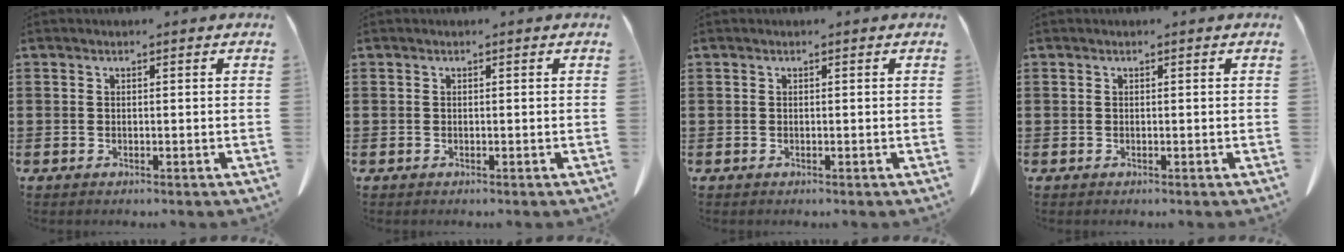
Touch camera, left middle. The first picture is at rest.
{"total": 0.0}
{"total": 0.0}
{"total": 0.0}